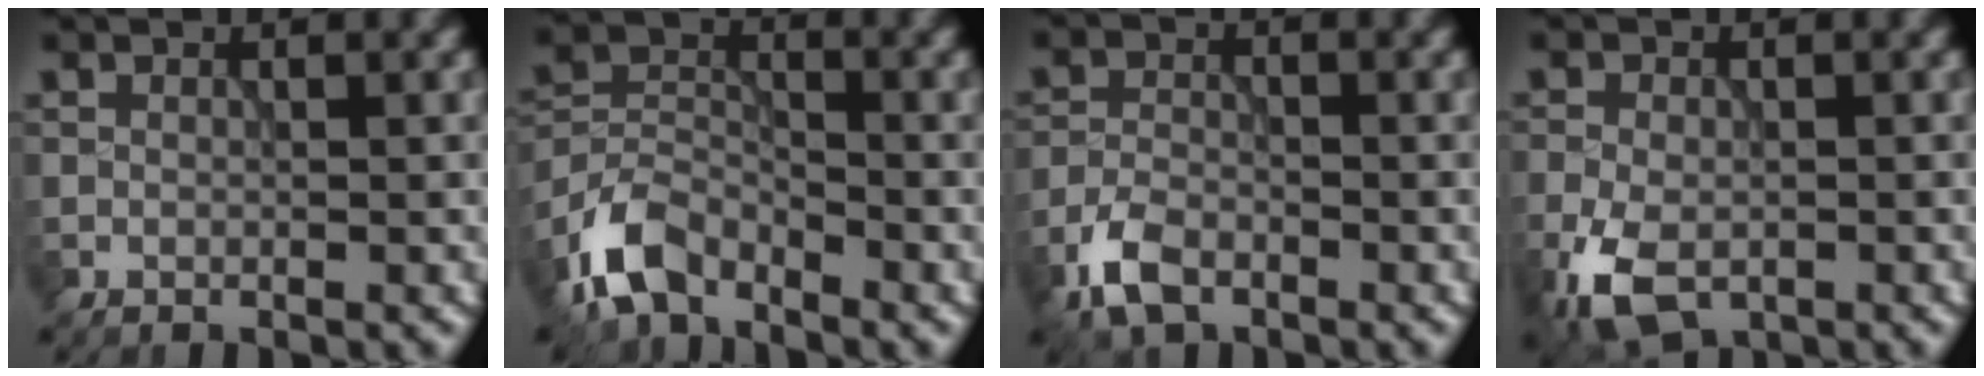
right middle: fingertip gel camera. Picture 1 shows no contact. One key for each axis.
{"total": 5.5, "fx": -4.0, "fy": 2.6, "fz": 2.6, "tx": -0.053, "ty": -0.001, "tz": -0.091}
{"total": 3.8, "fx": -2.5, "fy": 1.8, "fz": 2.1, "tx": -0.044, "ty": -0.003, "tz": -0.059}
{"total": 5.5, "fx": -2.7, "fy": 3.2, "fz": 3.7, "tx": -0.080, "ty": -0.012, "tz": -0.055}